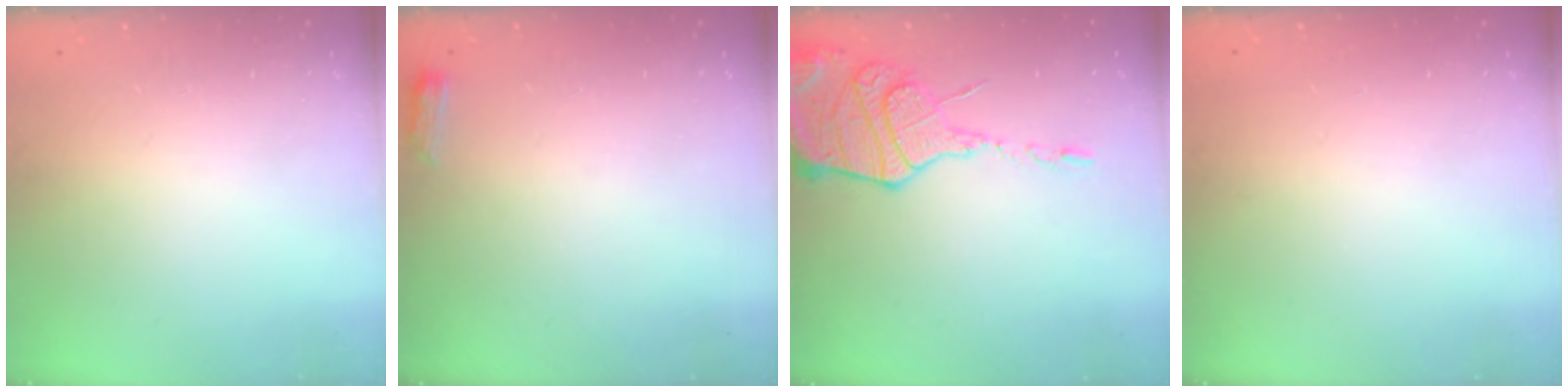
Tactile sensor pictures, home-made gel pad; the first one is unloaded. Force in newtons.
{"total": 3.3, "press": 3.2, "slide": 0.5}
{"total": 16.4, "press": 16.3, "slide": 1.7}
{"total": 0.0}